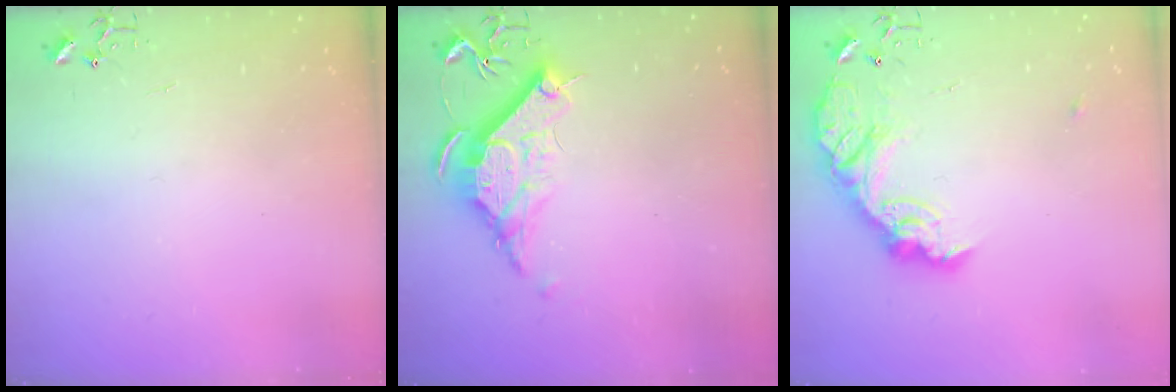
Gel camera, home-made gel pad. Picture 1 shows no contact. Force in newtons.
{"total": 10.8, "press": 10.8, "slide": 0.3}
{"total": 15.7, "press": 15.7, "slide": 1.0}